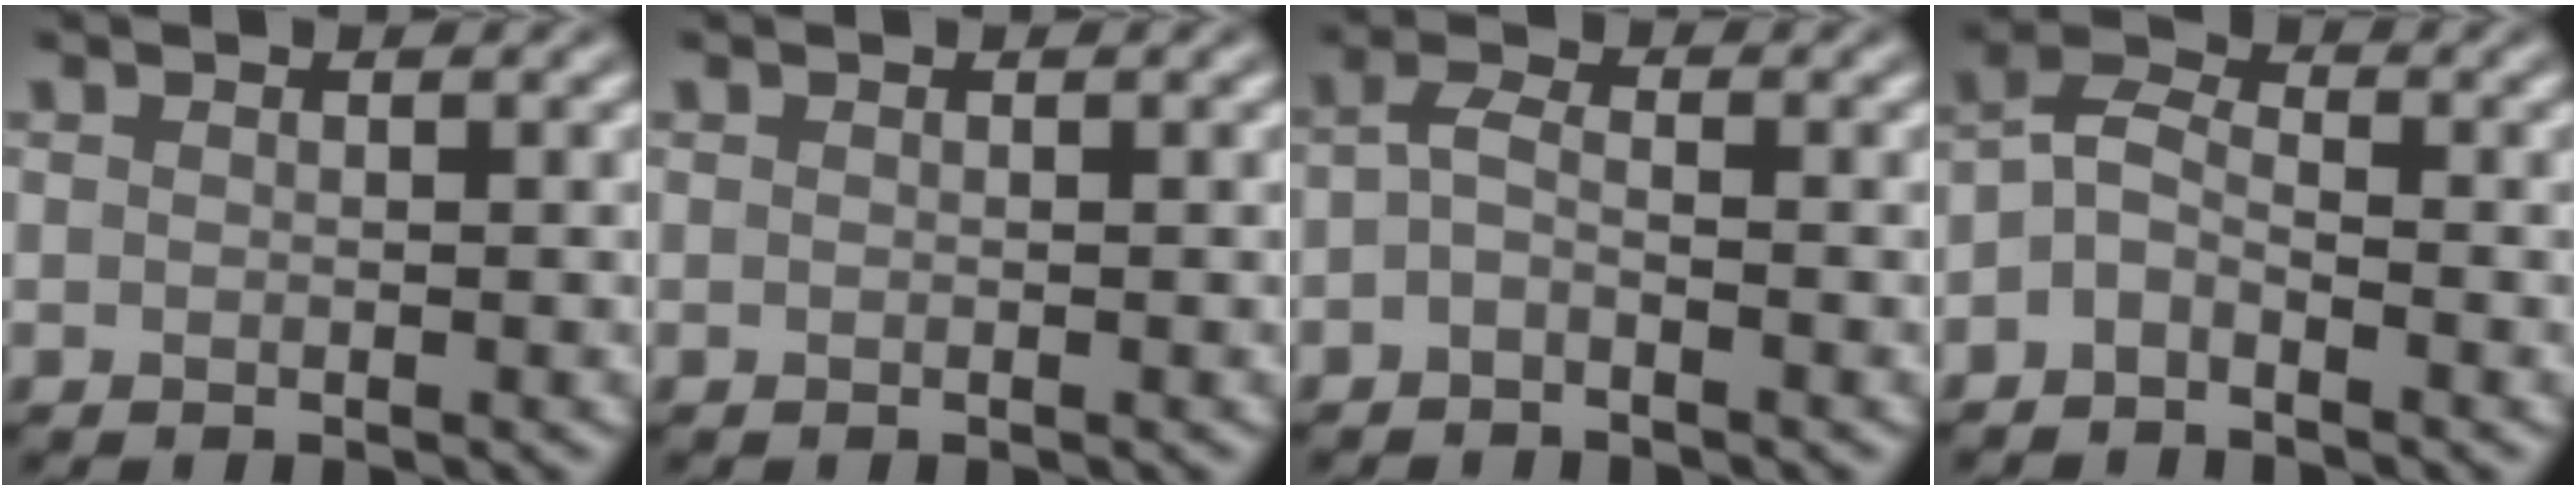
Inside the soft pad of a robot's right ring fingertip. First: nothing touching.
{"total": 0.0}
{"total": 1.9, "force": [-0.8, 0.8, 1.5], "torque": [-0.032, 0.003, -0.023]}
{"total": 2.8, "force": [-1.5, 1.5, 1.8], "torque": [-0.039, 0.012, -0.042]}